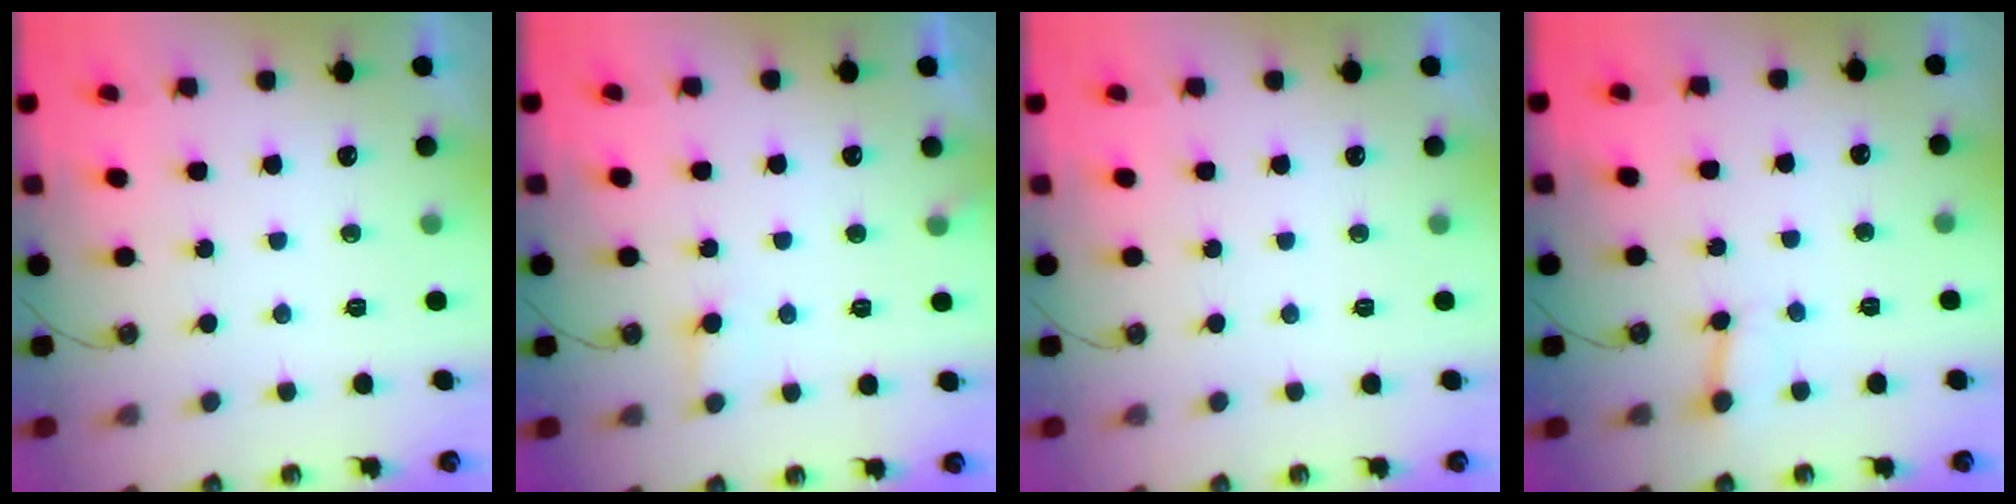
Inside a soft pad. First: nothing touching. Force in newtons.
{"total": 5.4, "press": 5.4, "slide": 0.5}
{"total": 0.0}
{"total": 2.4, "press": 2.4, "slide": 0.1}